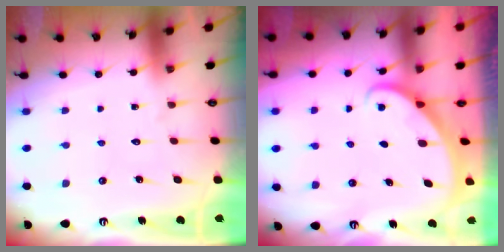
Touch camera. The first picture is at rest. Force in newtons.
{"total": 1.9, "press": 1.9, "slide": 0.1}